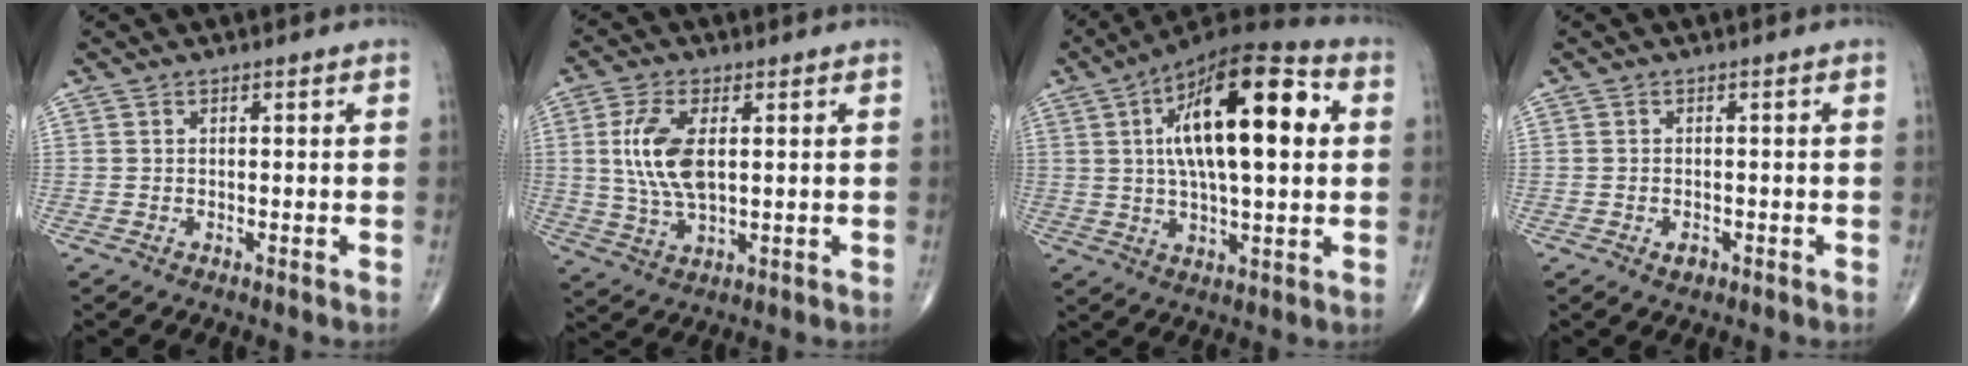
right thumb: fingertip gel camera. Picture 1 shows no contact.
{"total": 10.0, "force": [1.6, 4.8, 8.7], "torque": [-0.185, -0.007, 0.033]}
{"total": 22.2, "force": [4.7, 8.4, 20.0], "torque": [-0.312, 0.014, 0.064]}
{"total": 1.7, "force": [-0.8, 1.1, 1.0], "torque": [-0.014, 0.001, -0.011]}